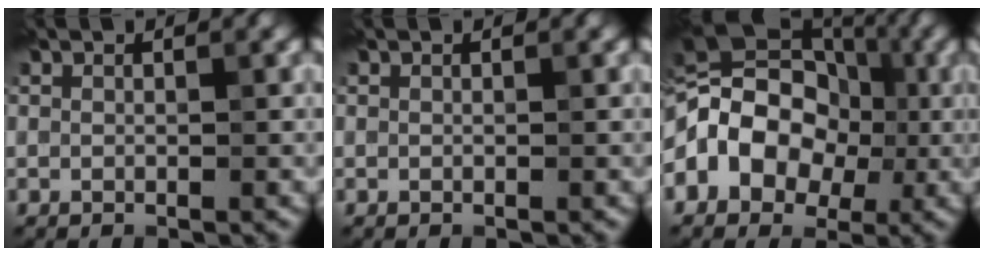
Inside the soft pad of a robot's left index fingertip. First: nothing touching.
{"total": 0.0}
{"total": 10.3, "force": [-1.6, 7.8, 6.6], "torque": [-0.090, 0.020, -0.050]}